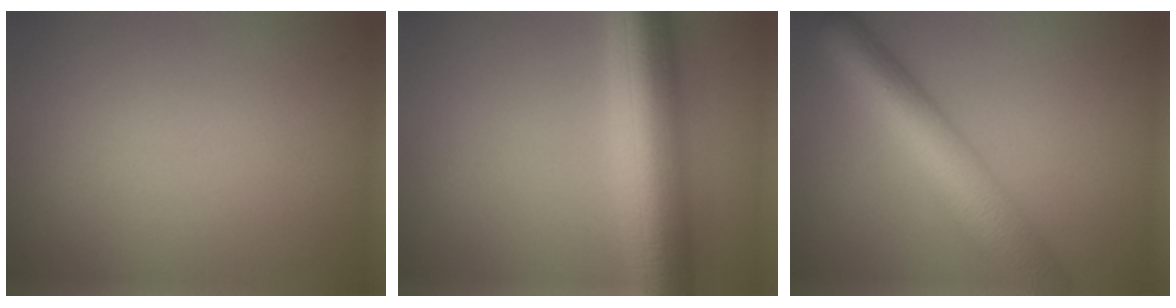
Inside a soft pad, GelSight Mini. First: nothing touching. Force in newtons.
{"total": 10.1, "press": 10.1, "slide": 0.1}
{"total": 8.7, "press": 8.7, "slide": 0.4}